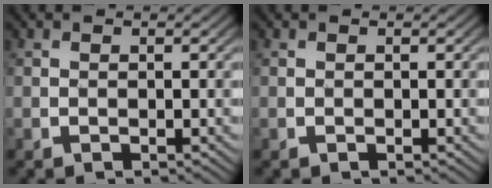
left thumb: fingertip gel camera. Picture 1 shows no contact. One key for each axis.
{"total": 0.0}